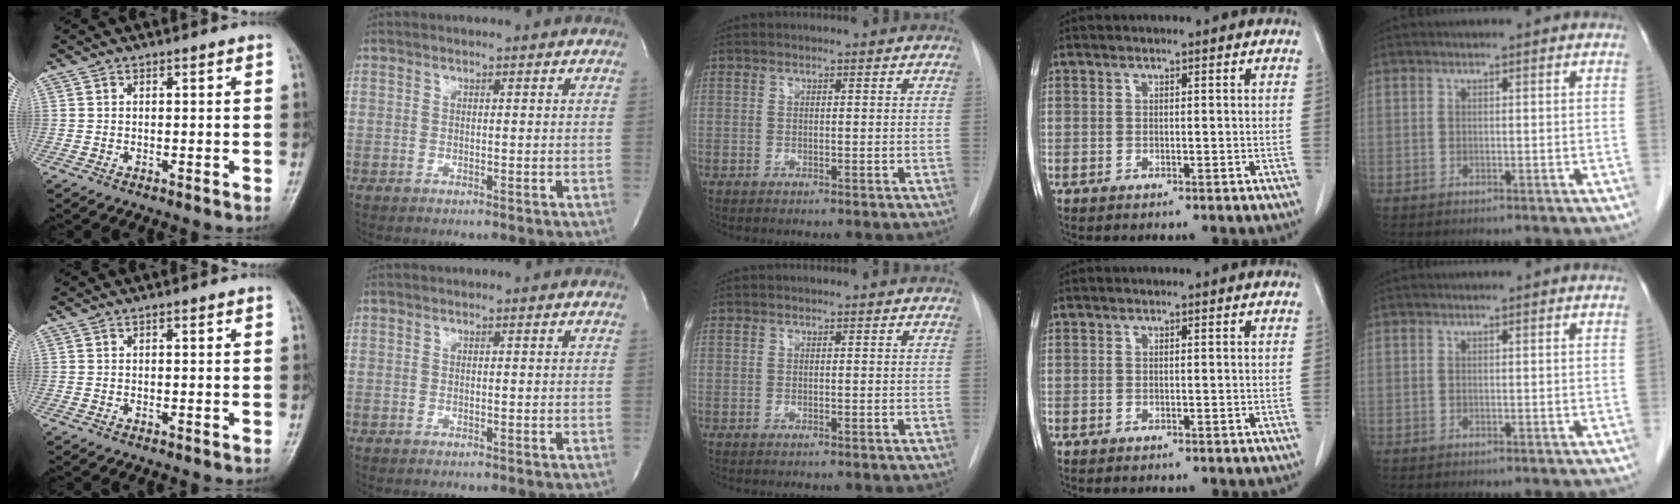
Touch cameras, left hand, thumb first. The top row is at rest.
{}